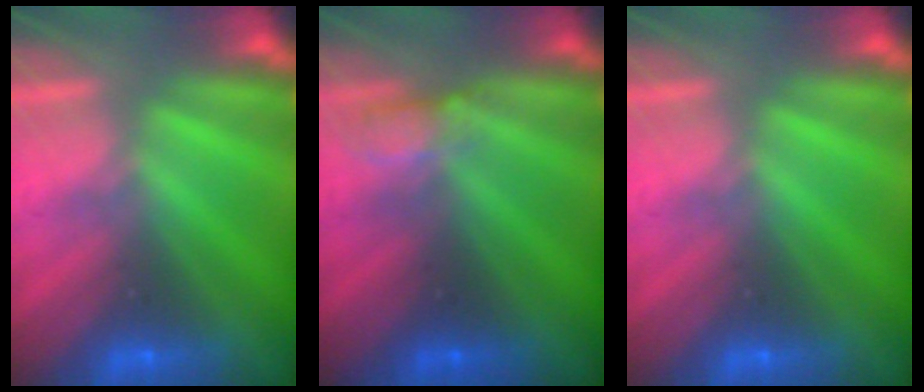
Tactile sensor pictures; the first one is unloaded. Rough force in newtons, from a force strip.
{"total": 2.4}
{"total": 0.0}